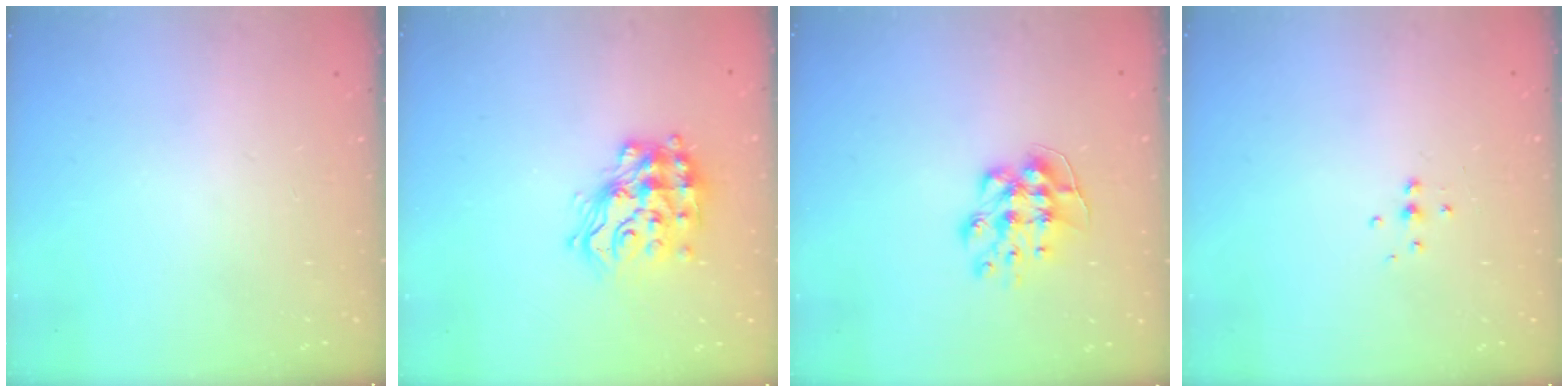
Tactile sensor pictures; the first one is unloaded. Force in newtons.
{"total": 15.7, "press": 15.6, "slide": 0.7}
{"total": 9.1, "press": 9.1, "slide": 0.3}
{"total": 4.3, "press": 4.3, "slide": 0.6}